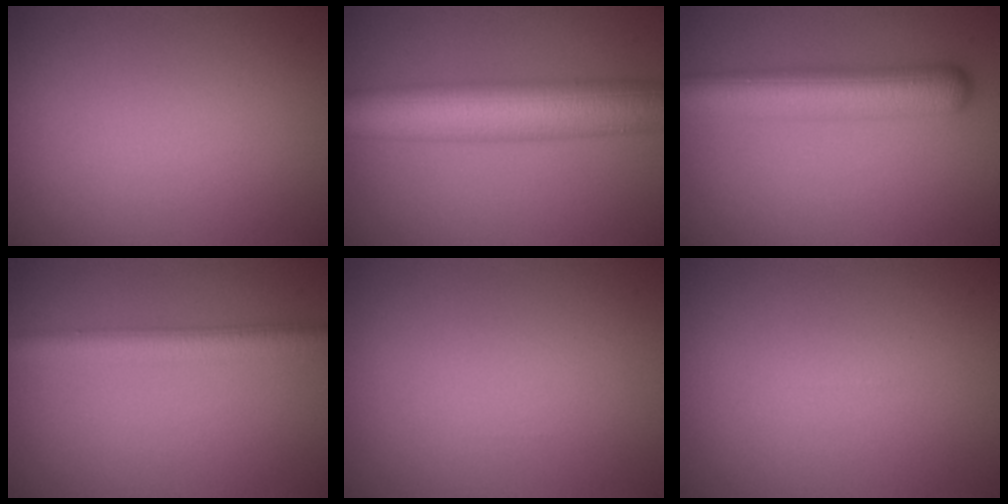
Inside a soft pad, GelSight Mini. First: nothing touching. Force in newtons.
{"total": 10.3, "press": 10.3, "slide": 0.1}
{"total": 6.8, "press": 6.8, "slide": 0.1}
{"total": 3.6, "press": 3.6, "slide": 0.0}
{"total": 0.0}
{"total": 0.0}